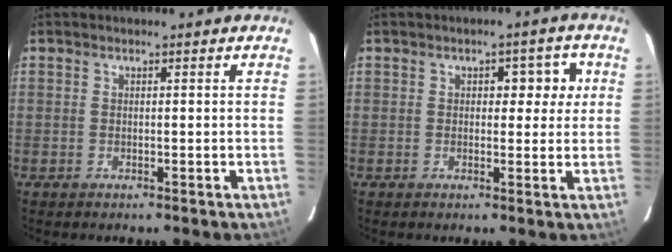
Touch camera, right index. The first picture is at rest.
{"total": 4.4, "force": [1.2, 2.4, 3.5], "torque": [-0.033, 0.017, 0.014]}